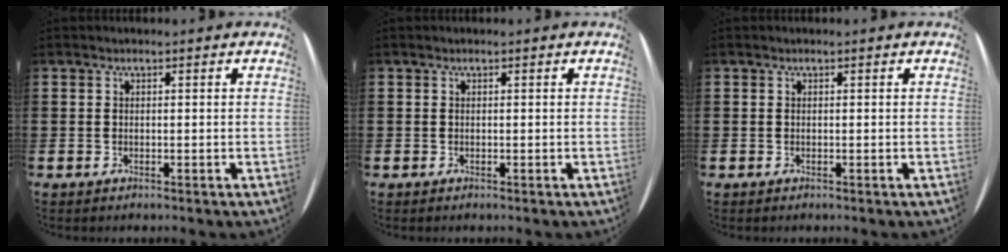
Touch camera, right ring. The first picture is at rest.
{"total": 0.0}
{"total": 0.0}